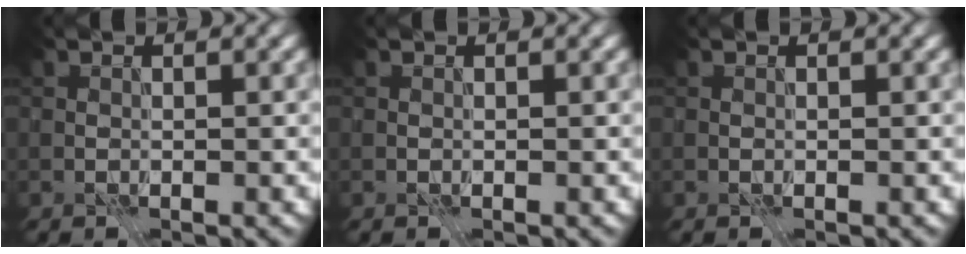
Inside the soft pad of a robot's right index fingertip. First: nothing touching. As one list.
[{"total": 0.0}, {"total": 0.0}]